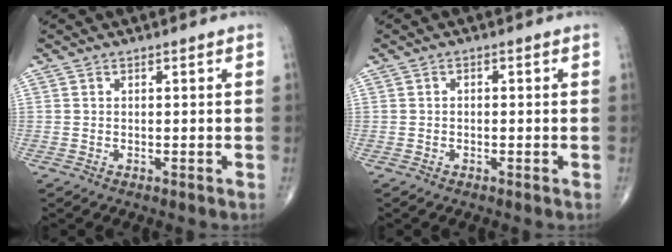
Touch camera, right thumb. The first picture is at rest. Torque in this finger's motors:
{"motor_torque": [-0.39, 0.13, 0.10, 0.20, 0.07]}